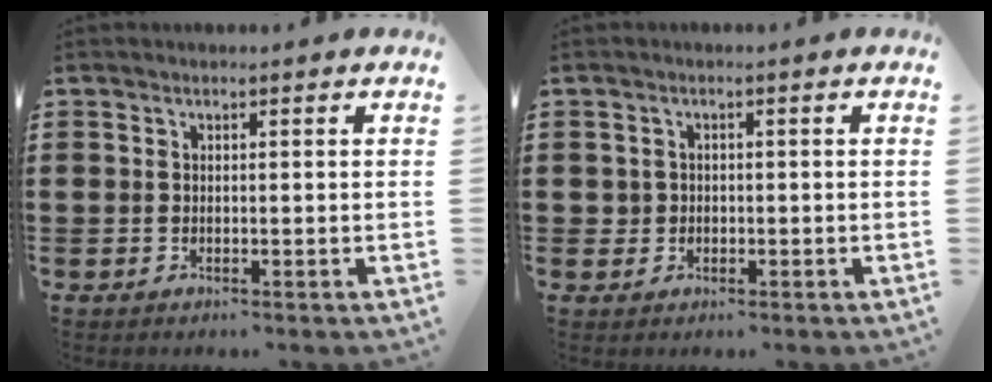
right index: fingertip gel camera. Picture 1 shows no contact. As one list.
[{"total": 1.5, "force": [-0.3, 1.4, 0.3], "torque": [-0.010, 0.006, -0.008]}]